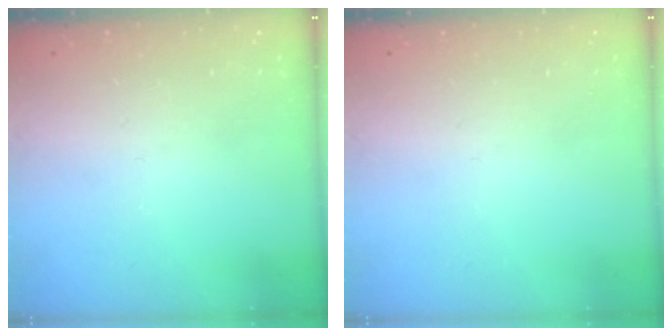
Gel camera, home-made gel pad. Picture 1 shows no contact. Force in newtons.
{"total": 0.0}